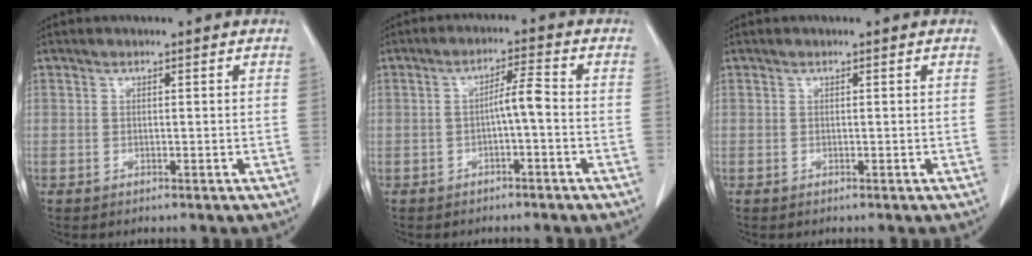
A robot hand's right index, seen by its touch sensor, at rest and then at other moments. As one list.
[{"total": 3.6, "force": [-0.9, 0.2, 3.5], "torque": [-0.057, 0.011, -0.015]}, {"total": 0.0}]